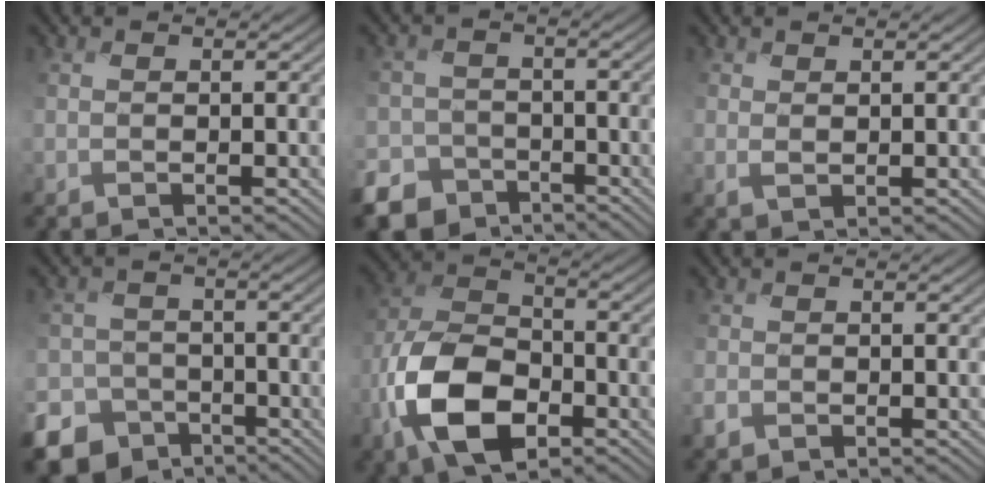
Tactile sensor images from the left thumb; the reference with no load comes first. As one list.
[{"total": 8.1, "force": [-5.7, 5.6, 1.6], "torque": [-0.045, -0.023, -0.106]}, {"total": 1.3, "force": [0.6, 0.9, 0.8], "torque": [-0.020, -0.001, 0.015]}, {"total": 12.4, "force": [-7.4, 9.7, 1.9], "torque": [-0.076, -0.051, -0.131]}, {"total": 12.7, "force": [-5.5, 7.1, 9.0], "torque": [-0.208, -0.009, -0.121]}, {"total": 1.6, "force": [-1.0, 1.2, 0.6], "torque": [-0.016, -0.004, -0.025]}]